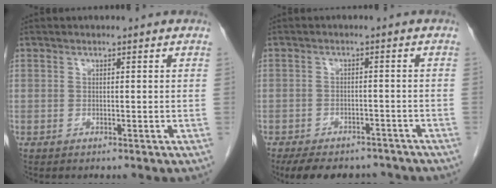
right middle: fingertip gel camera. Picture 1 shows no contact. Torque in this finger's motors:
{"motor_torque": [0.64, -0.72, 0.04, 0.02]}